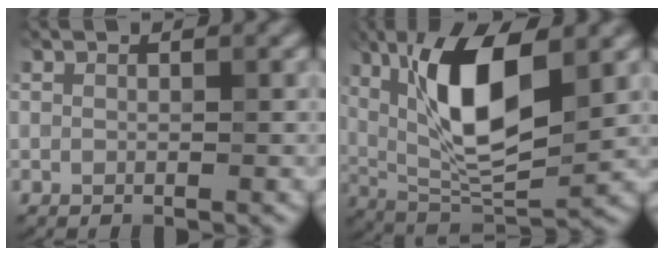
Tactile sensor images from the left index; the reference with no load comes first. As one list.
[{"total": 10.8, "force": [3.0, 4.0, 9.6], "torque": [-0.166, -0.001, 0.053]}]